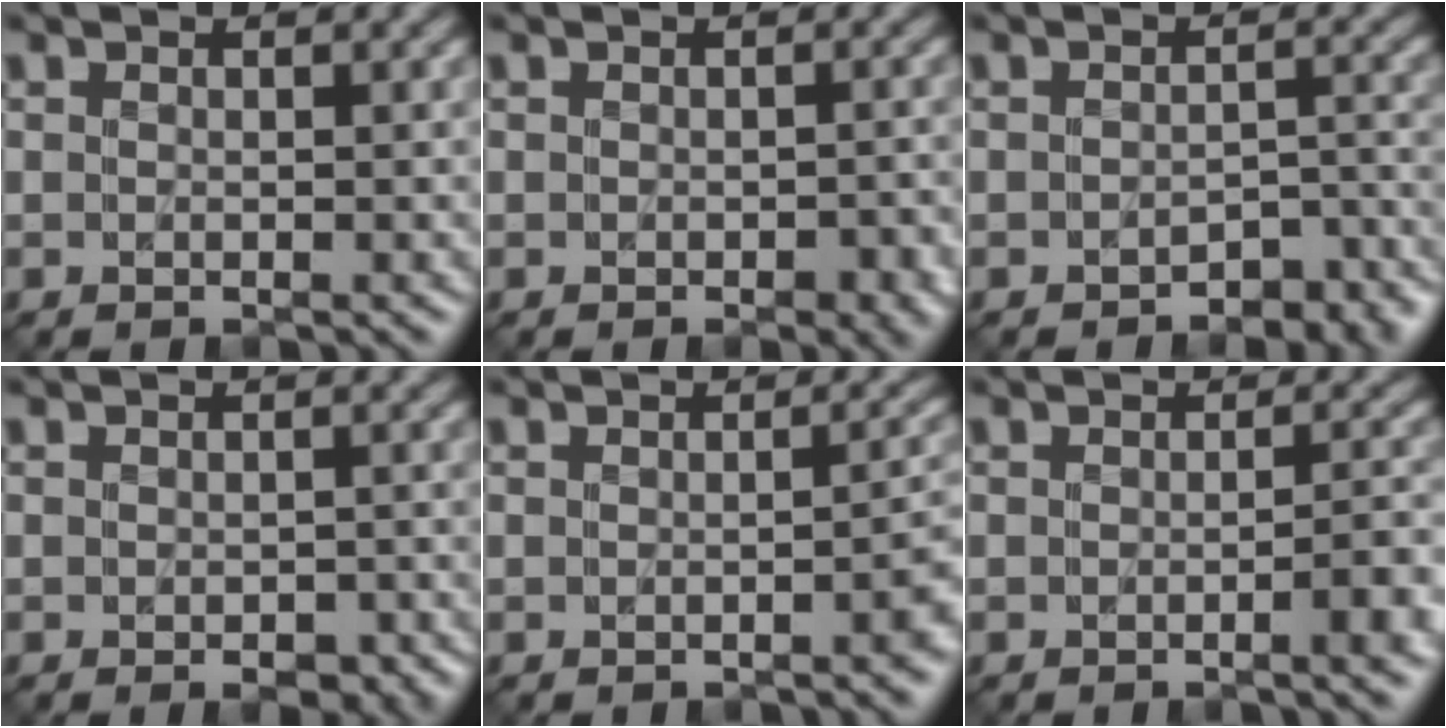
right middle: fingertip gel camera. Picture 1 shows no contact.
{"total": 2.0, "force": [-0.6, 1.1, 1.6], "torque": [-0.023, -0.006, -0.003]}
{"total": 3.4, "force": [-2.6, 1.5, 1.6], "torque": [-0.015, -0.001, -0.029]}
{"total": 2.5, "force": [-1.1, 1.3, 1.9], "torque": [-0.026, -0.010, -0.009]}
{"total": 2.5, "force": [-0.8, 0.8, 2.2], "torque": [-0.023, 0.007, -0.012]}
{"total": 2.6, "force": [-0.7, 0.5, 2.5], "torque": [-0.029, 0.004, -0.014]}